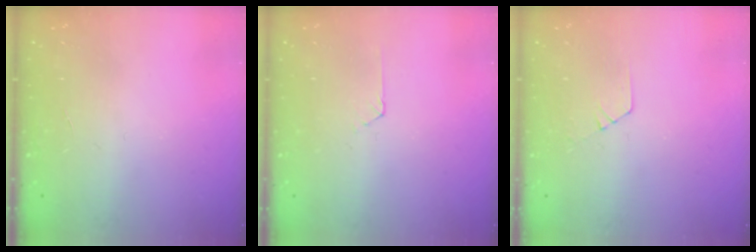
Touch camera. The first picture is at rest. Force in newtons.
{"total": 1.5, "press": 1.4, "slide": 0.2}
{"total": 4.9, "press": 4.9, "slide": 0.5}